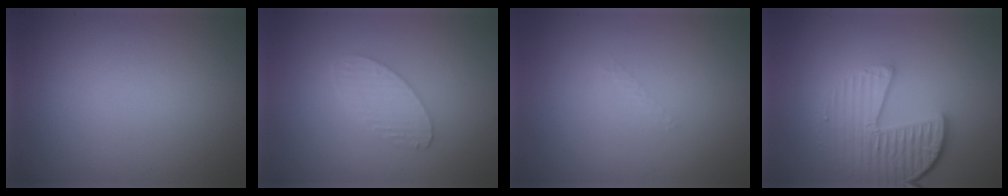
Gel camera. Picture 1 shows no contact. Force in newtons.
{"total": 2.3, "press": 2.3, "slide": 0.2}
{"total": 0.6, "press": 0.6, "slide": 0.1}
{"total": 5.5, "press": 4.1, "slide": 3.6}